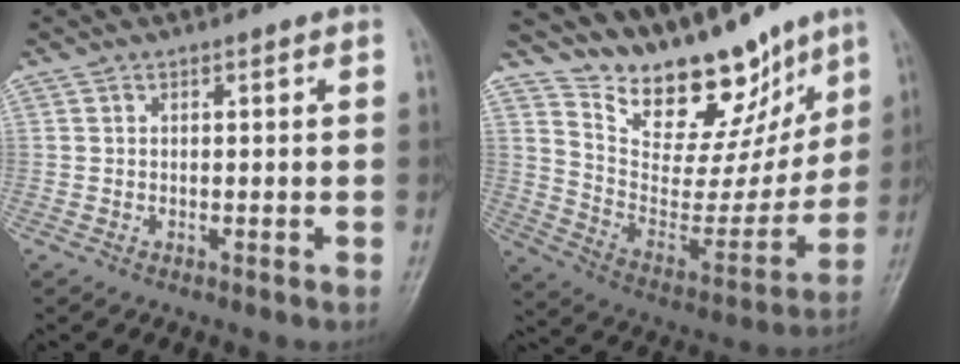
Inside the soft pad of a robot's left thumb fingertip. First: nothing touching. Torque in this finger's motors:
{"motor_torque": [0.97, -0.57, 1.35, -1.18, 0.01]}